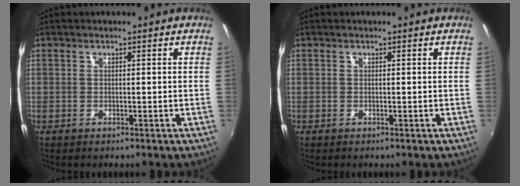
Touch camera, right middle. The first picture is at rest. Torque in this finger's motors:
{"motor_torque": [0.14, 0.01, 0.01, 0.00]}